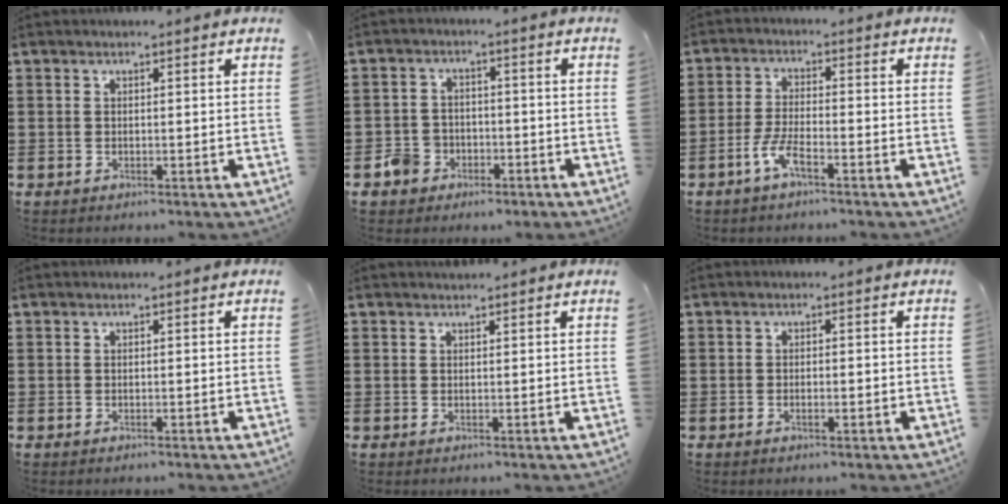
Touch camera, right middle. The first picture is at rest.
{"total": 4.3, "force": [-2.6, 3.2, 1.1], "torque": [-0.038, 0.003, -0.056]}
{"total": 4.4, "force": [-2.6, 0.8, 3.5], "torque": [-0.075, -0.001, -0.053]}
{"total": 0.0}
{"total": 0.6, "force": [0.6, 0.0, -0.1], "torque": [-0.001, -0.002, 0.012]}
{"total": 1.1, "force": [-0.4, 0.3, 0.9], "torque": [-0.017, -0.002, -0.007]}